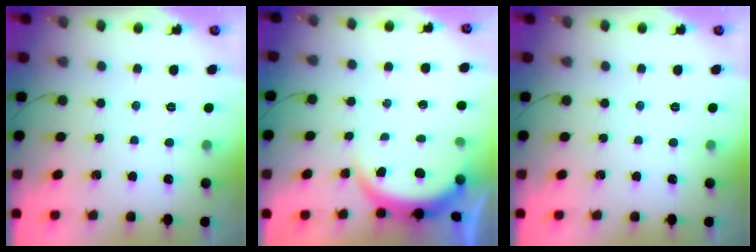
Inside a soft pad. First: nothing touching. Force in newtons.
{"total": 3.8, "press": 3.8, "slide": 0.3}
{"total": 0.0}